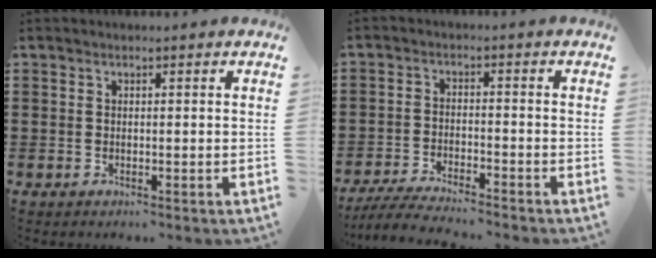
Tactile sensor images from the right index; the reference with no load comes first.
{"total": 4.4, "force": [-4.2, 0.0, 1.1], "torque": [-0.031, -0.007, -0.087]}